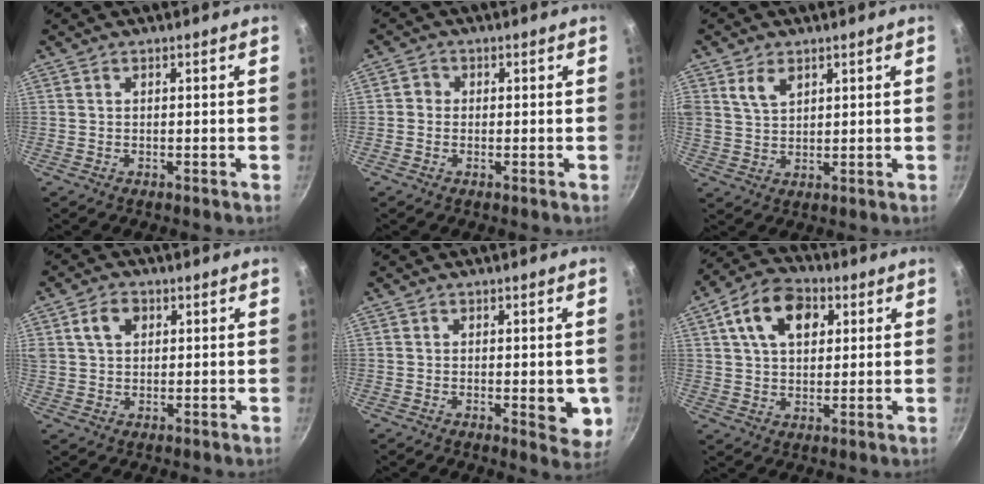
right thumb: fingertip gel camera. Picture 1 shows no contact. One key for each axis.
{"total": 2.1, "fx": -0.2, "fy": 2.0, "fz": 0.6, "tx": 0.003, "ty": 0.006, "tz": -0.009}
{"total": 5.1, "fx": 2.5, "fy": 3.2, "fz": 3.0, "tx": -0.047, "ty": -0.010, "tz": 0.051}
{"total": 5.5, "fx": 1.9, "fy": 4.1, "fz": 3.2, "tx": -0.043, "ty": 0.003, "tz": 0.032}
{"total": 6.2, "fx": -0.8, "fy": 2.7, "fz": 5.6, "tx": -0.053, "ty": -0.009, "tz": -0.009}
{"total": 12.6, "fx": 4.4, "fy": 8.4, "fz": 8.4, "tx": -0.120, "ty": 0.005, "tz": 0.062}